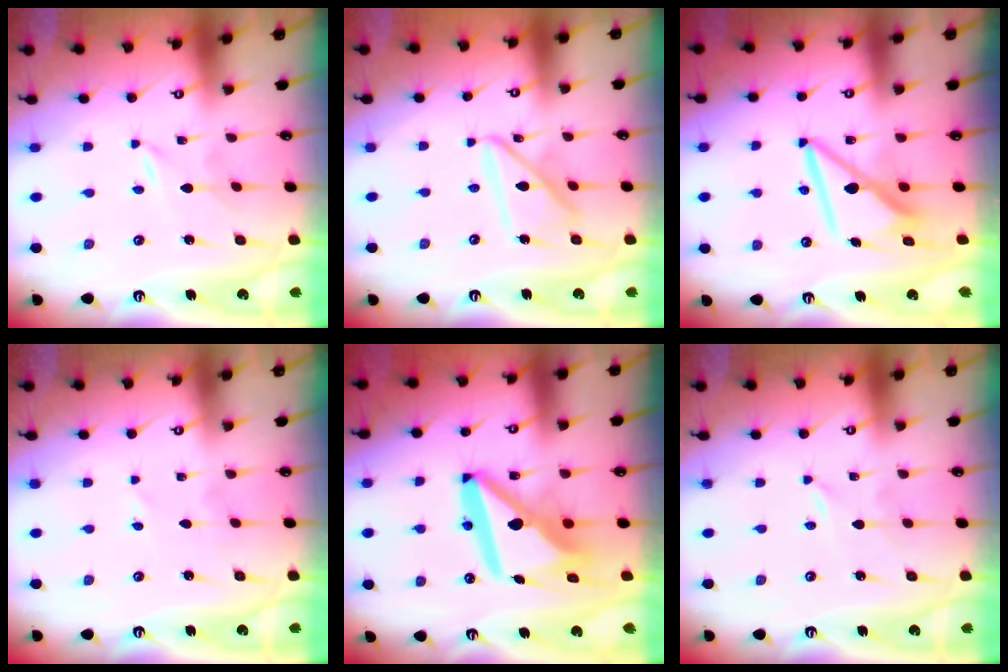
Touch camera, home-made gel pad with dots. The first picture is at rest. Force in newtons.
{"total": 12.5, "press": 12.5, "slide": 1.1}
{"total": 9.1, "press": 9.1, "slide": 0.8}
{"total": 1.7, "press": 1.6, "slide": 0.3}
{"total": 16.4, "press": 16.3, "slide": 1.7}
{"total": 0.0}